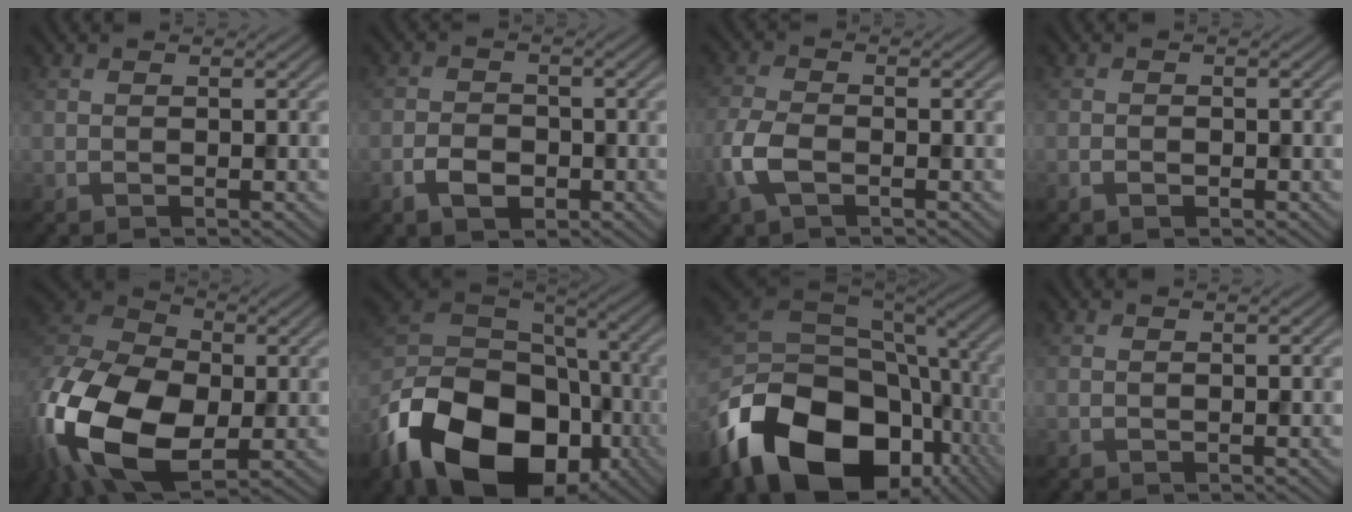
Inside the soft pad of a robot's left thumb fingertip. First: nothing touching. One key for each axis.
{"total": 3.1, "fx": -1.6, "fy": 2.0, "fz": 1.8, "tx": -0.038, "ty": -0.001, "tz": -0.032}
{"total": 4.6, "fx": -1.9, "fy": 2.3, "fz": 3.5, "tx": -0.096, "ty": 0.000, "tz": -0.043}
{"total": 0.9, "fx": -0.7, "fy": 0.5, "fz": 0.5, "tx": -0.010, "ty": -0.001, "tz": -0.011}
{"total": 19.3, "fx": -5.6, "fy": 11.9, "fz": 14.1, "tx": -0.344, "ty": -0.030, "tz": -0.105}
{"total": 19.2, "fx": -9.3, "fy": 12.6, "fz": 11.2, "tx": -0.243, "ty": -0.040, "tz": -0.164}
{"total": 19.6, "fx": -8.6, "fy": 13.2, "fz": 11.8, "tx": -0.279, "ty": -0.043, "tz": -0.129}
{"total": 0.0}